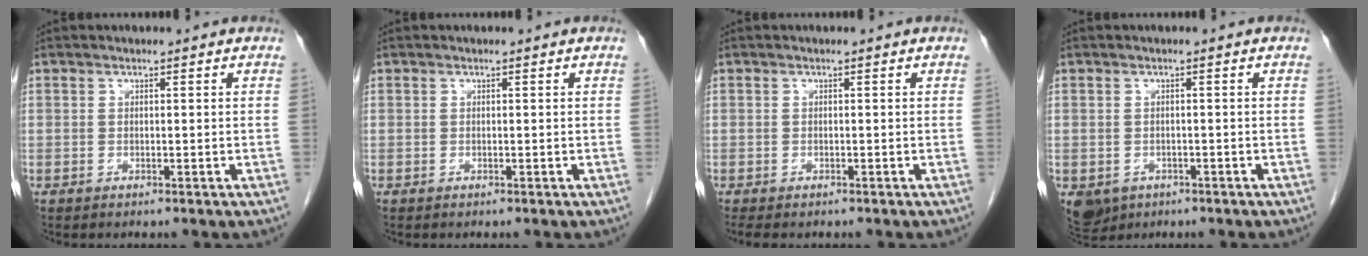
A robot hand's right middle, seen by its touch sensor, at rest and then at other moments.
{"total": 0.0}
{"total": 2.8, "force": [-2.3, 1.0, 1.3], "torque": [-0.022, -0.010, -0.029]}
{"total": 3.6, "force": [-1.8, 2.9, 1.1], "torque": [-0.017, -0.001, -0.021]}